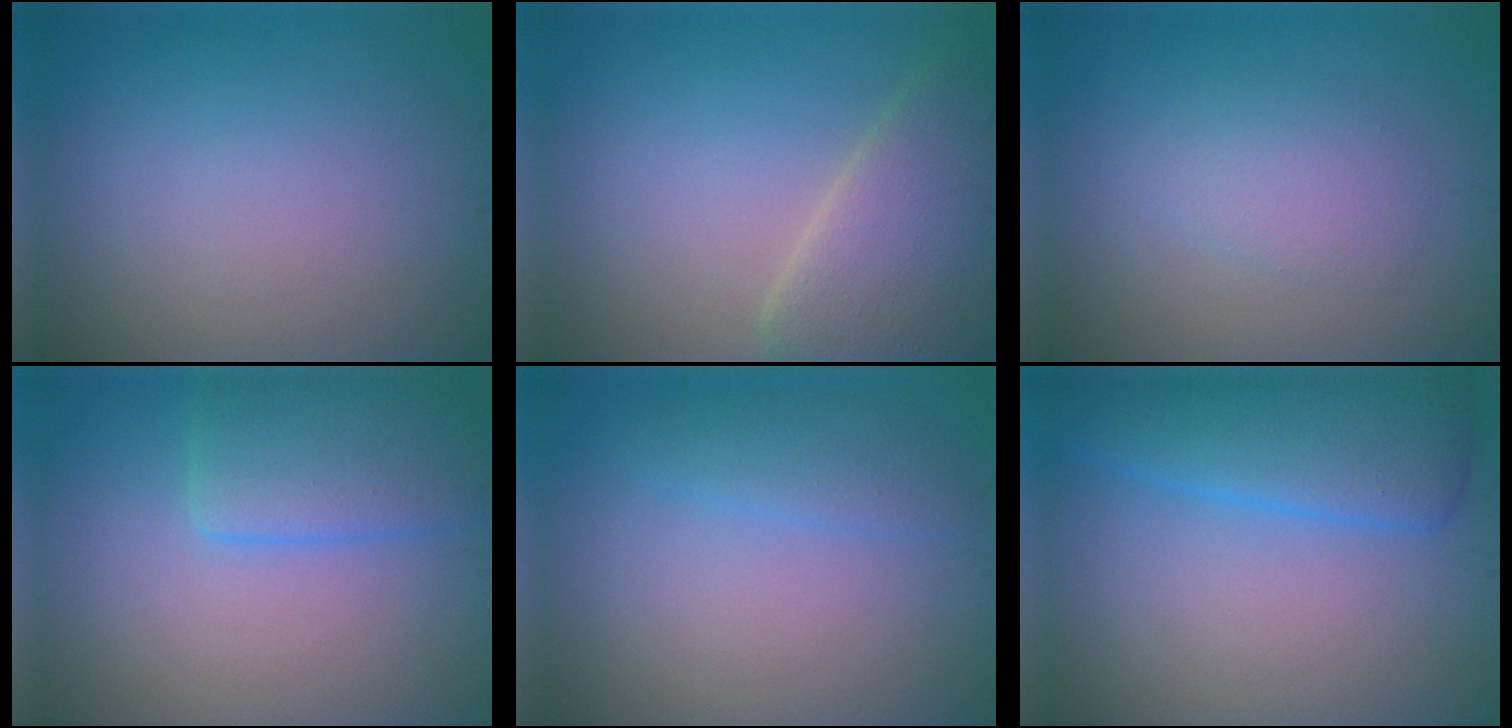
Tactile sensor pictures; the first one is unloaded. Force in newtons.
{"total": 6.9, "press": 6.8, "slide": 0.5}
{"total": 2.2, "press": 2.2, "slide": 0.1}
{"total": 4.6, "press": 4.6, "slide": 0.2}
{"total": 2.2, "press": 2.2, "slide": 0.1}
{"total": 6.3, "press": 6.3, "slide": 0.2}